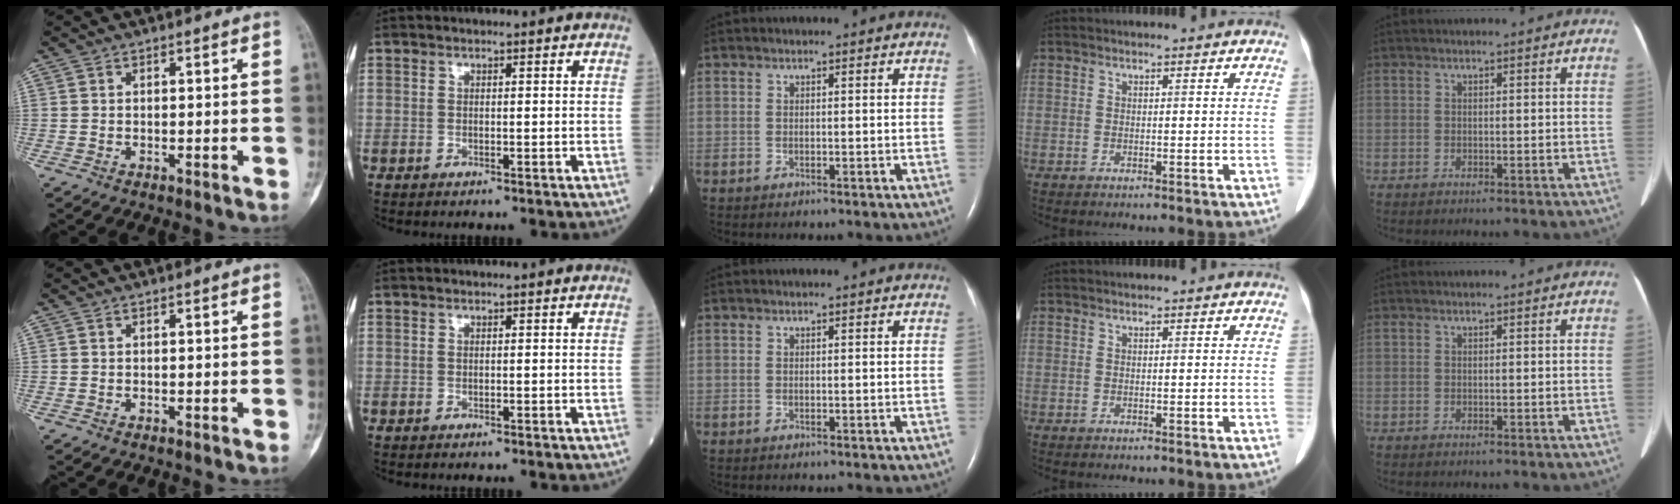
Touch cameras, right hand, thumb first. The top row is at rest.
{}